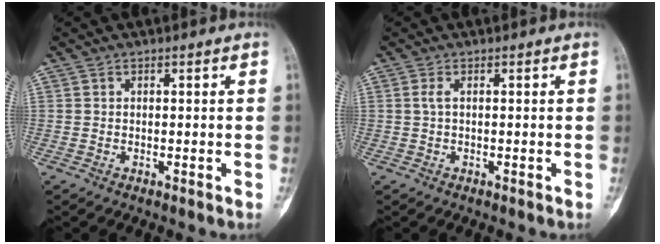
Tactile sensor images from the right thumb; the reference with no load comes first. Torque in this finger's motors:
{"motor_torque": [0.14, 0.61, 0.26, 0.02, -0.04]}